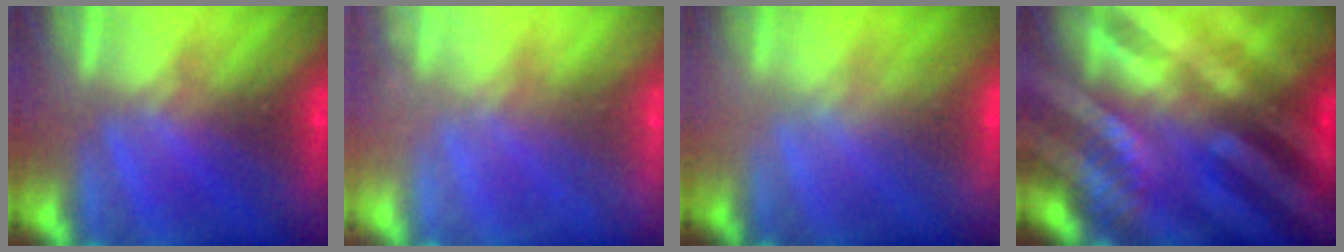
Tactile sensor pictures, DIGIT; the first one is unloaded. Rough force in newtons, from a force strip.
{"total": 2.4}
{"total": 2.8}
{"total": 7.1}